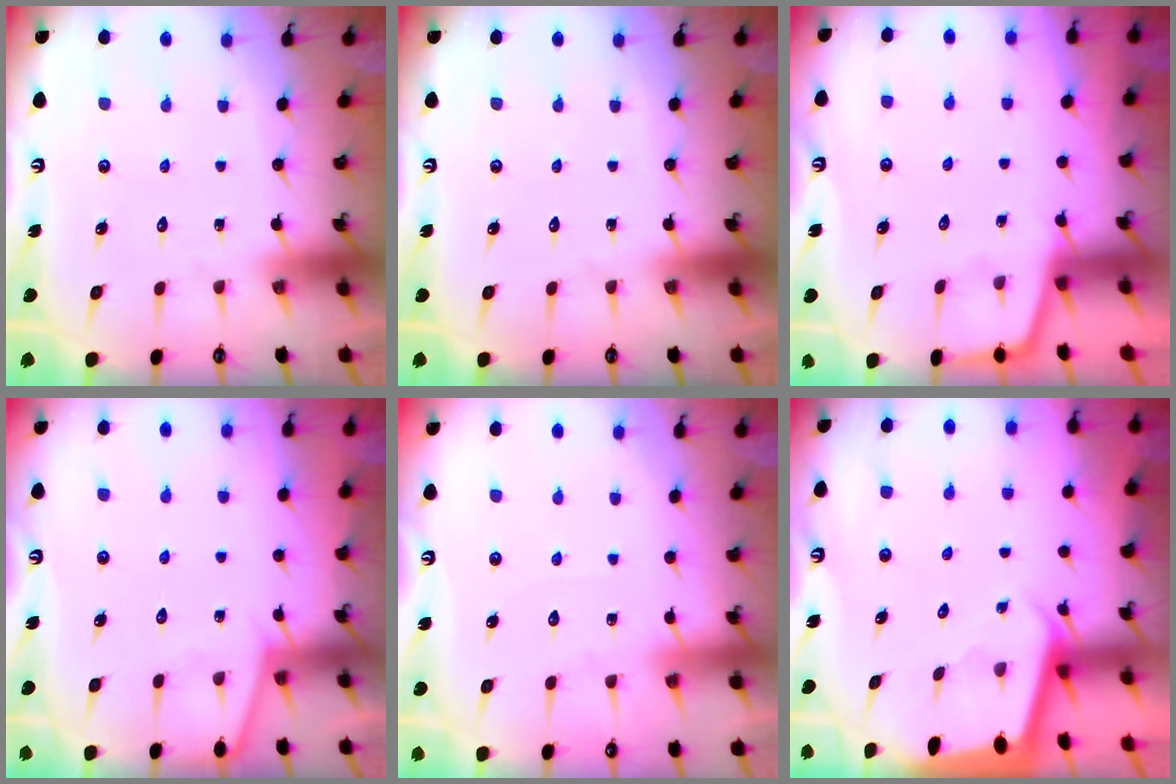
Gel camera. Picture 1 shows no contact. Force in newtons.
{"total": 0.0}
{"total": 1.7, "press": 1.7, "slide": 0.4}
{"total": 2.7, "press": 2.7, "slide": 0.4}
{"total": 2.4, "press": 2.4, "slide": 0.4}
{"total": 1.9, "press": 1.9, "slide": 0.1}